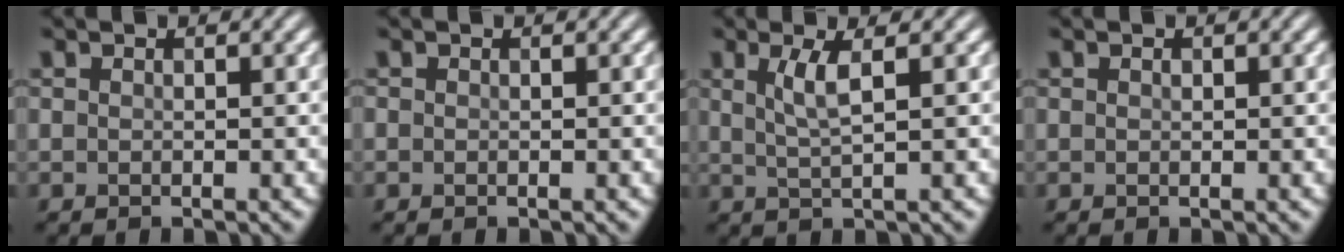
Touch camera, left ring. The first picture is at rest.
{"total": 0.0}
{"total": 2.6, "force": [0.9, 0.5, 2.4], "torque": [-0.047, -0.001, 0.018]}
{"total": 0.0}